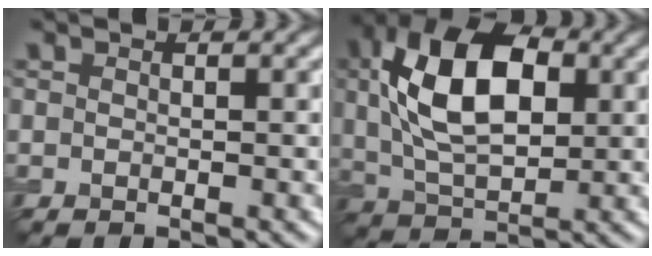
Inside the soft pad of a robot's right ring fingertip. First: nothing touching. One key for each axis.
{"total": 10.7, "fx": 2.5, "fy": 6.4, "fz": 8.2, "tx": -0.160, "ty": 0.018, "tz": 0.041}